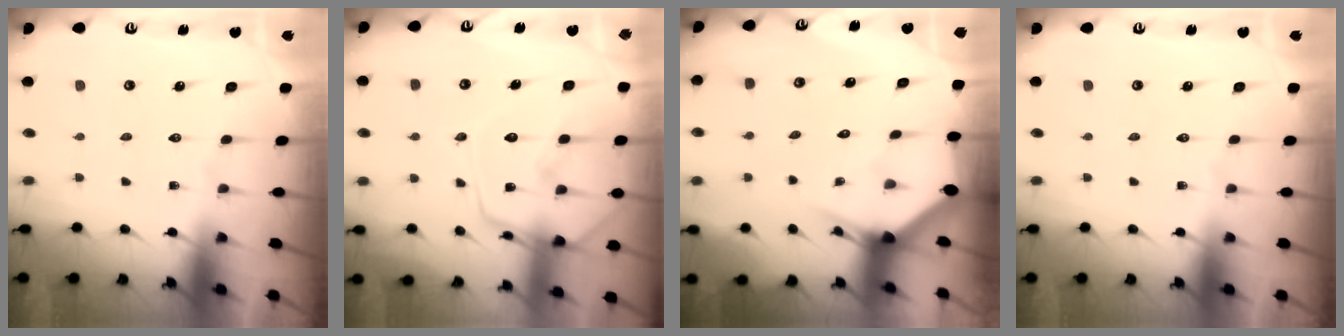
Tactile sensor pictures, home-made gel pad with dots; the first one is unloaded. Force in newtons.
{"total": 12.5, "press": 12.4, "slide": 1.0}
{"total": 2.7, "press": 2.7, "slide": 0.1}
{"total": 0.0}